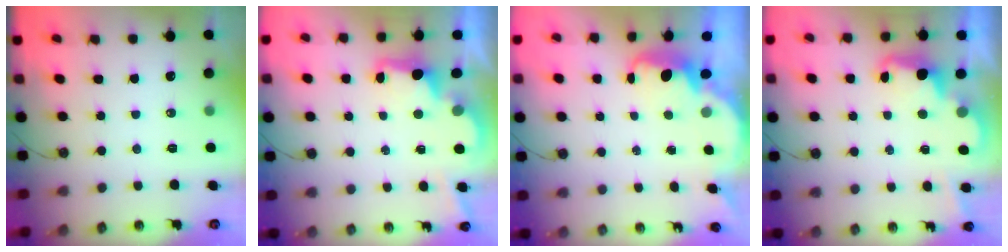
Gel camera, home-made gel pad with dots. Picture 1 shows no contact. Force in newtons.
{"total": 2.6, "press": 2.5, "slide": 0.8}
{"total": 2.5, "press": 2.5, "slide": 0.6}
{"total": 2.5, "press": 2.4, "slide": 0.6}